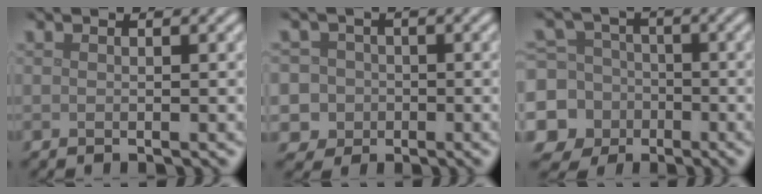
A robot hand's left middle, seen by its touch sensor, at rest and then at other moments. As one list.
[{"total": 6.6, "force": [-1.2, 6.3, 1.4], "torque": [-0.023, 0.015, -0.055]}, {"total": 11.2, "force": [-3.6, 10.4, 2.3], "torque": [-0.087, -0.021, -0.080]}]